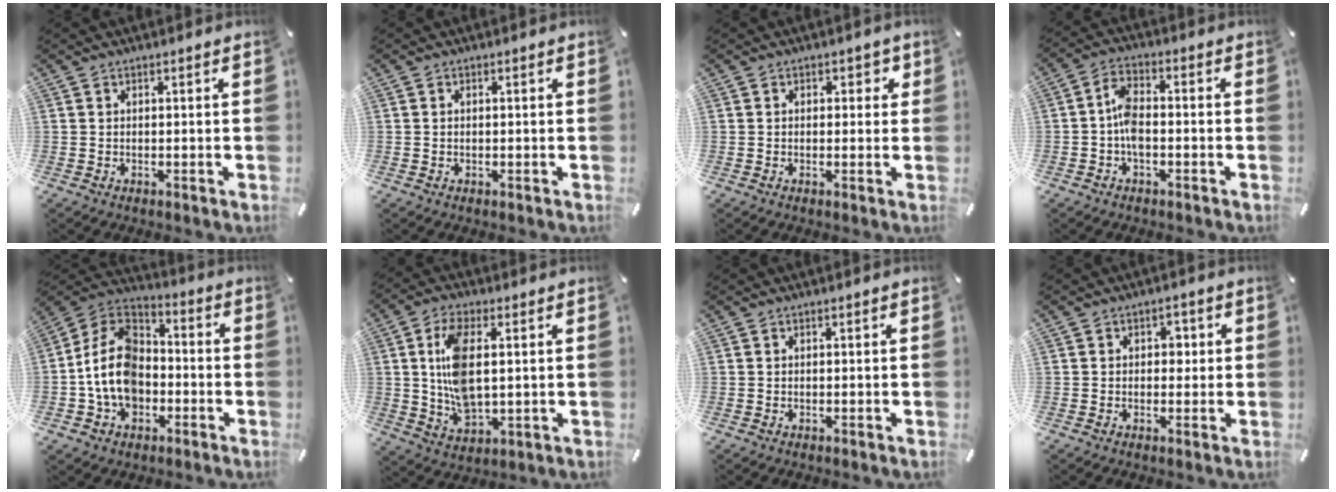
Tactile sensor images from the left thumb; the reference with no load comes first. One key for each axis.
{"total": 0.7, "fx": -0.1, "fy": 0.4, "fz": 0.6, "tx": -0.012, "ty": 0.001, "tz": -0.002}
{"total": 2.0, "fx": 0.1, "fy": 1.5, "fz": 1.2, "tx": -0.010, "ty": 0.002, "tz": -0.004}
{"total": 6.0, "fx": -1.6, "fy": 3.3, "fz": 4.8, "tx": -0.100, "ty": 0.008, "tz": -0.032}
{"total": 13.5, "fx": -4.0, "fy": 10.6, "fz": 7.4, "tx": -0.186, "ty": 0.021, "tz": -0.078}
{"total": 11.8, "fx": 1.7, "fy": 6.1, "fz": 10.0, "tx": -0.205, "ty": -0.007, "tz": 0.026}
{"total": 0.0}
{"total": 2.9, "fx": 0.0, "fy": 2.2, "fz": 1.8, "tx": -0.013, "ty": 0.000, "tz": -0.011}